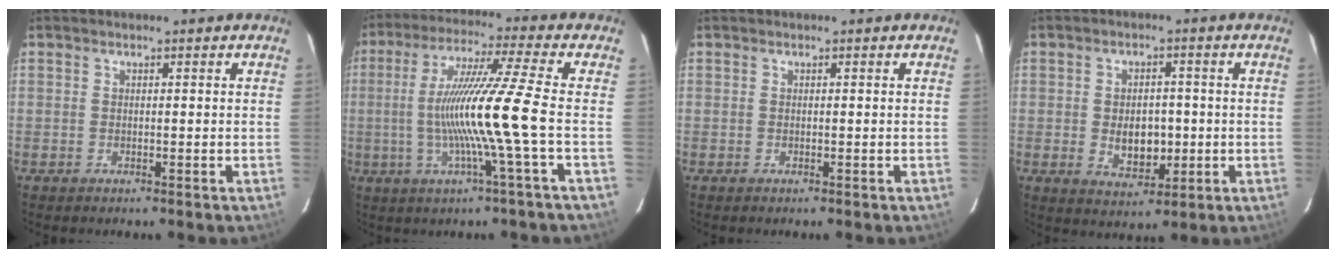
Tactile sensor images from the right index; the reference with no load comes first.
{"total": 13.9, "force": [-2.5, -2.6, 13.4], "torque": [-0.242, -0.007, -0.040]}
{"total": 0.0}
{"total": 6.9, "force": [-0.8, 4.7, 4.9], "torque": [-0.089, -0.003, -0.001]}